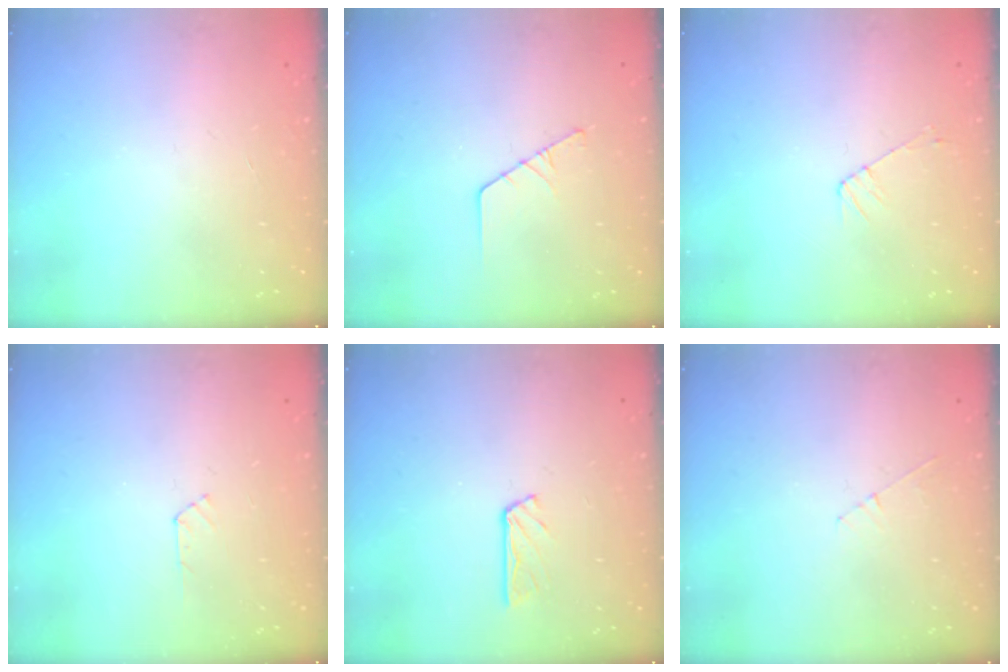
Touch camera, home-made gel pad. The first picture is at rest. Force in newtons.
{"total": 2.9, "press": 2.9, "slide": 0.3}
{"total": 3.7, "press": 3.6, "slide": 0.5}
{"total": 2.8, "press": 2.7, "slide": 0.5}
{"total": 3.2, "press": 3.2, "slide": 0.3}
{"total": 3.6, "press": 3.5, "slide": 0.4}